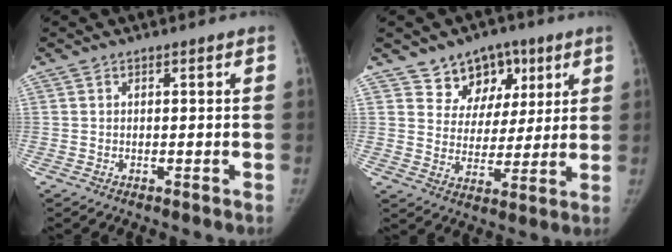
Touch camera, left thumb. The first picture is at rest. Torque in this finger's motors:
{"motor_torque": [0.01, 0.05, 0.02, 0.04, 0.00]}